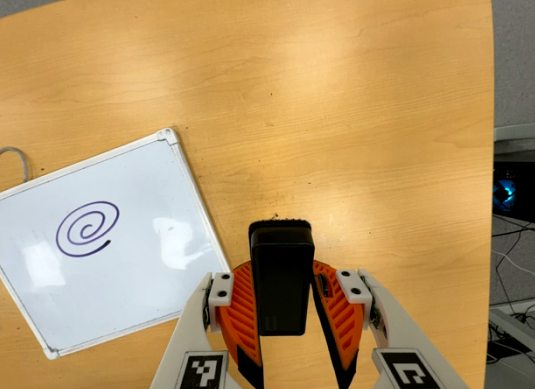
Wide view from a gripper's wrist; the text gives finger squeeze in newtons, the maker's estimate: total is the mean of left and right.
{"total": 6.2, "left": 5.0, "right": 7.4}